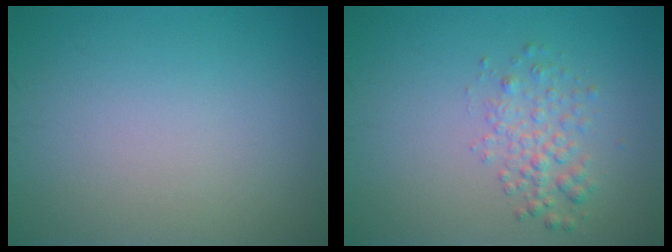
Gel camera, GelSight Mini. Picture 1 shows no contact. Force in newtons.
{"total": 2.4, "press": 2.4, "slide": 0.1}